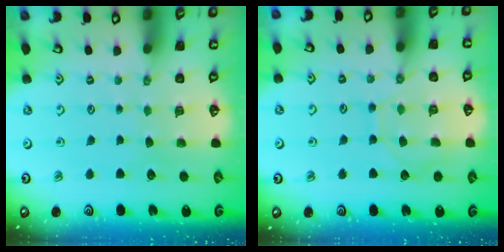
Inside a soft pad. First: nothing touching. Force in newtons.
{"total": 7.9, "press": 7.8, "slide": 0.8}